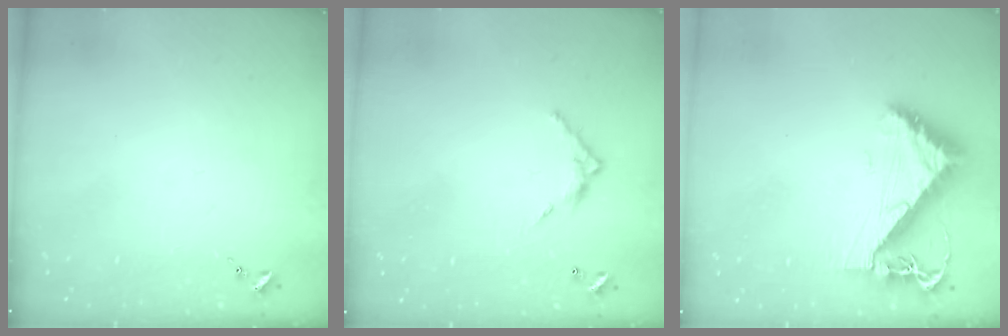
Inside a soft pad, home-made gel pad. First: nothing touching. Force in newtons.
{"total": 6.7, "press": 6.7, "slide": 0.4}
{"total": 8.3, "press": 8.2, "slide": 1.0}